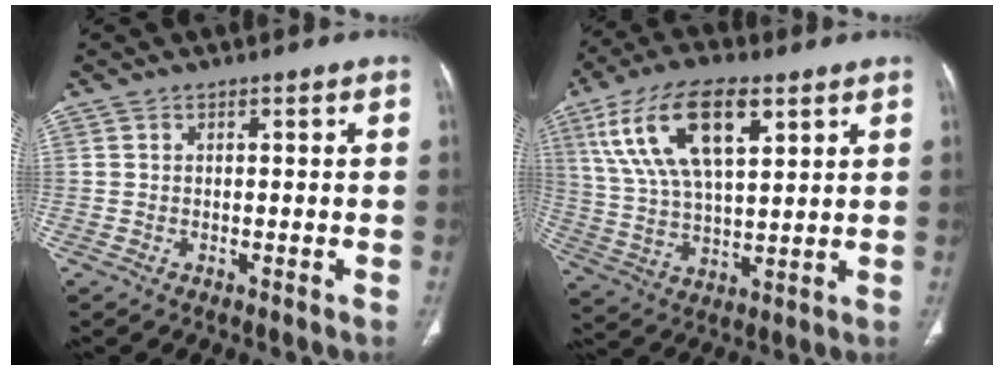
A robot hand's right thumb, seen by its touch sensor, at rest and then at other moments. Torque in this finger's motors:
{"motor_torque": [-1.70, 2.95, 1.85, 0.92, 0.58]}